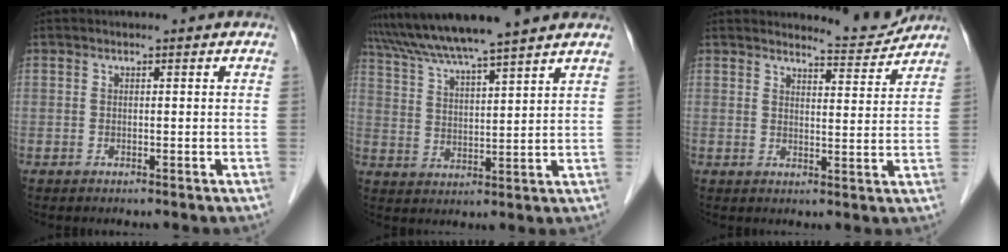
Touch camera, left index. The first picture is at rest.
{"total": 13.4, "force": [11.8, -0.6, 6.5], "torque": [-0.121, 0.026, 0.191]}
{"total": 4.6, "force": [4.6, -0.1, -0.5], "torque": [-0.004, -0.020, 0.059]}